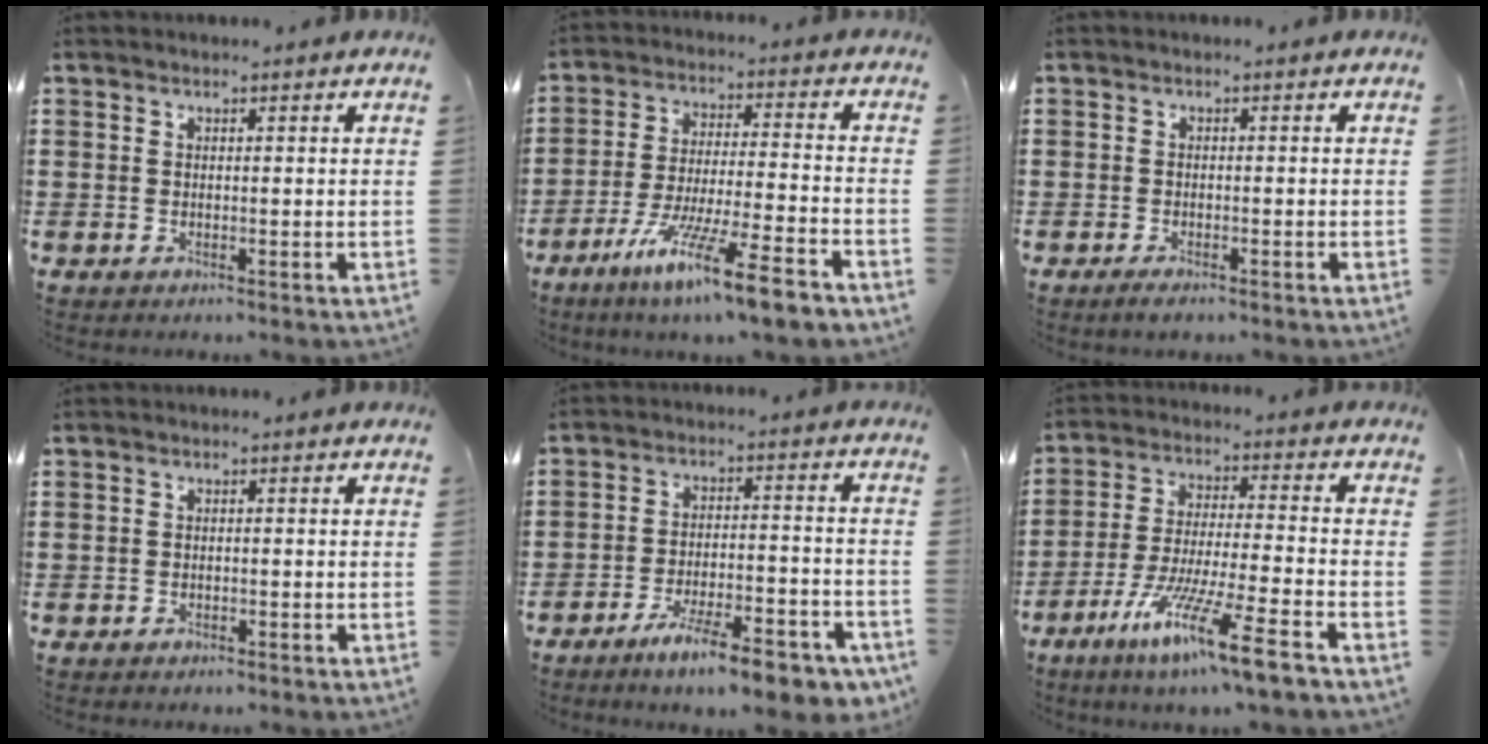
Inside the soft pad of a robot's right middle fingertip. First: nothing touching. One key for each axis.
{"total": 11.6, "fx": -8.7, "fy": 0.3, "fz": 7.8, "tx": -0.149, "ty": 0.001, "tz": -0.166}
{"total": 1.1, "fx": -0.8, "fy": 0.2, "fz": 0.7, "tx": -0.015, "ty": -0.007, "tz": -0.014}
{"total": 0.6, "fx": -0.5, "fy": 0.2, "fz": 0.1, "tx": -0.005, "ty": -0.001, "tz": -0.010}
{"total": 9.7, "fx": -7.3, "fy": 1.5, "fz": 6.2, "tx": -0.103, "ty": 0.007, "tz": -0.131}
{"total": 11.3, "fx": -8.1, "fy": 0.1, "fz": 7.9, "tx": -0.156, "ty": -0.005, "tz": -0.157}